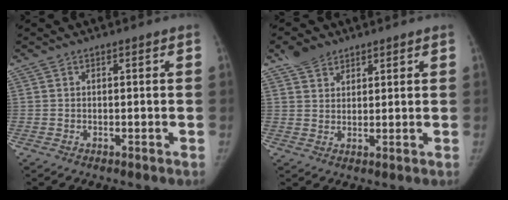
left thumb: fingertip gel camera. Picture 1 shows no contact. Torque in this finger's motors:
{"motor_torque": [0.76, -0.03, 0.51, -0.45, 0.01]}